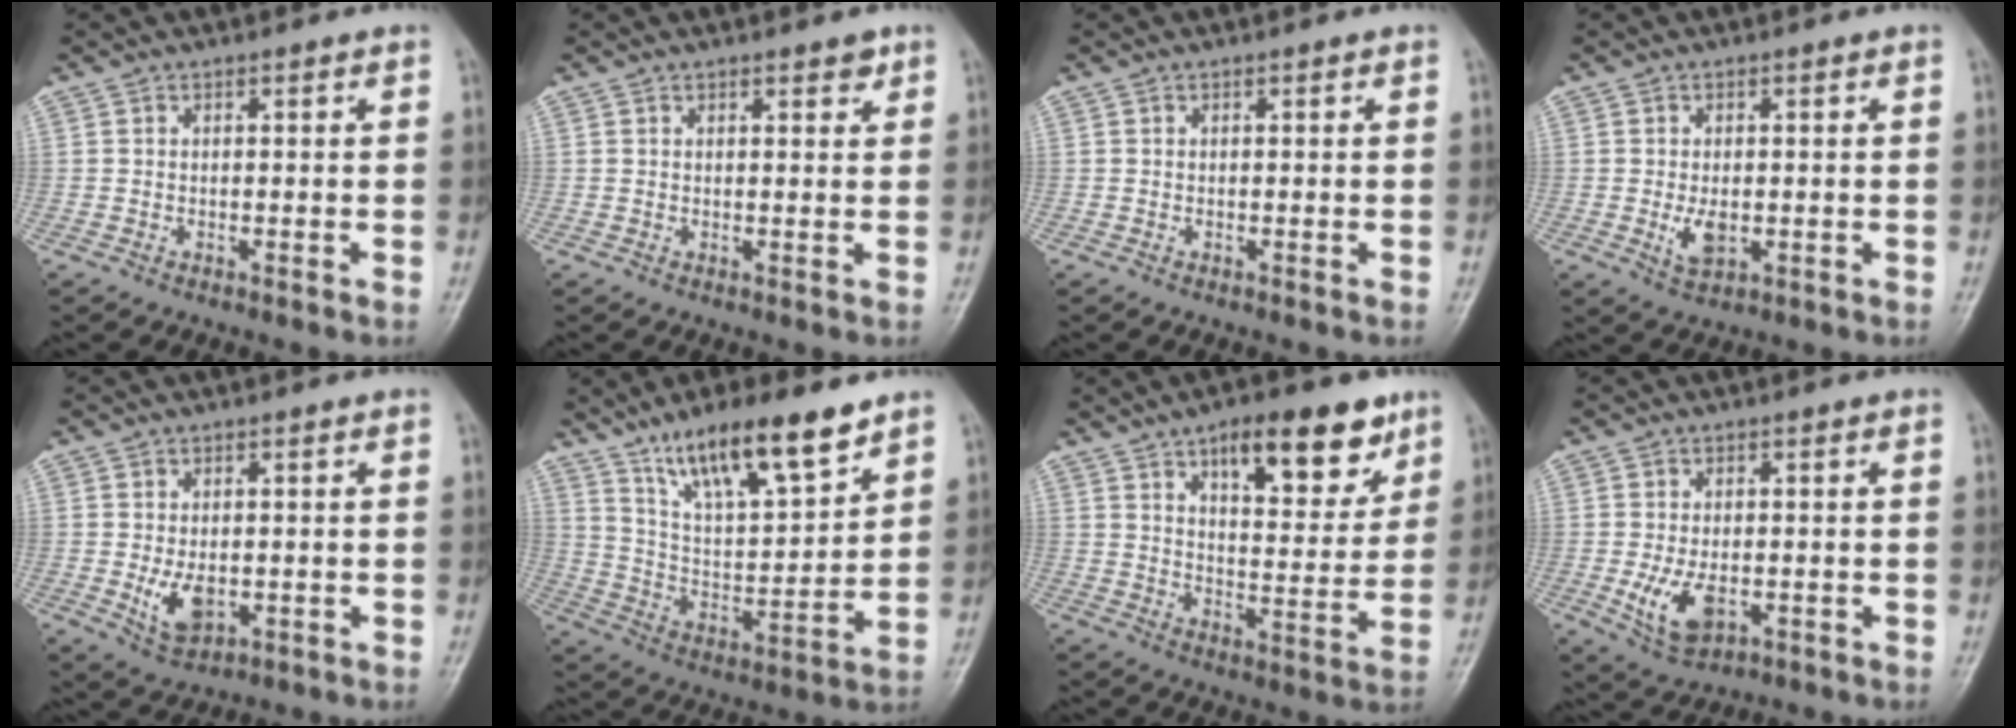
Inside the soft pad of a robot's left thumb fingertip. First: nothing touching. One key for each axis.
{"total": 2.2, "fx": 1.4, "fy": 0.9, "fz": 1.4, "tx": -0.012, "ty": -0.007, "tz": 0.018}
{"total": 0.0}
{"total": 3.7, "fx": -0.6, "fy": 2.2, "fz": 3.0, "tx": -0.049, "ty": -0.003, "tz": -0.006}
{"total": 6.0, "fx": -1.0, "fy": 3.7, "fz": 4.6, "tx": -0.073, "ty": -0.006, "tz": -0.006}
{"total": 16.9, "fx": 11.5, "fy": 4.6, "fz": 11.5, "tx": -0.174, "ty": -0.053, "tz": 0.213}
{"total": 15.6, "fx": 9.0, "fy": 6.4, "fz": 11.1, "tx": -0.115, "ty": -0.044, "tz": 0.135}
{"total": 7.3, "fx": -1.8, "fy": 4.2, "fz": 5.7, "tx": -0.104, "ty": -0.004, "tz": -0.021}